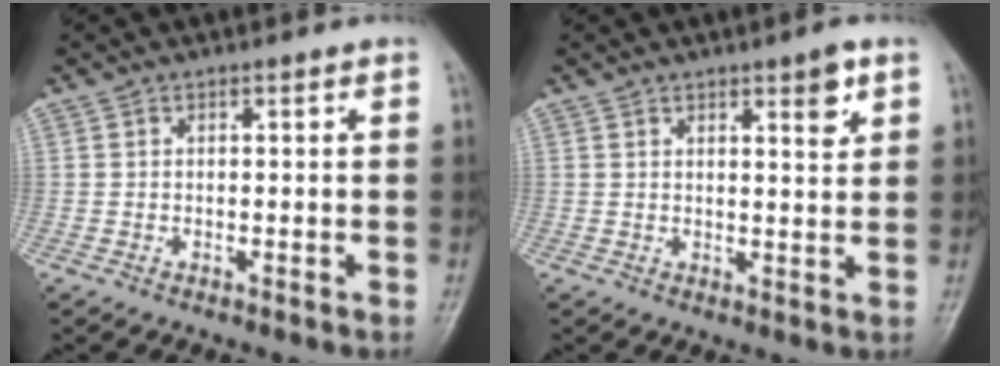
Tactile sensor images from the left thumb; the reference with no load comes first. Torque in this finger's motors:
{"motor_torque": [-0.02, 0.04, -0.14, -0.01, 0.07]}